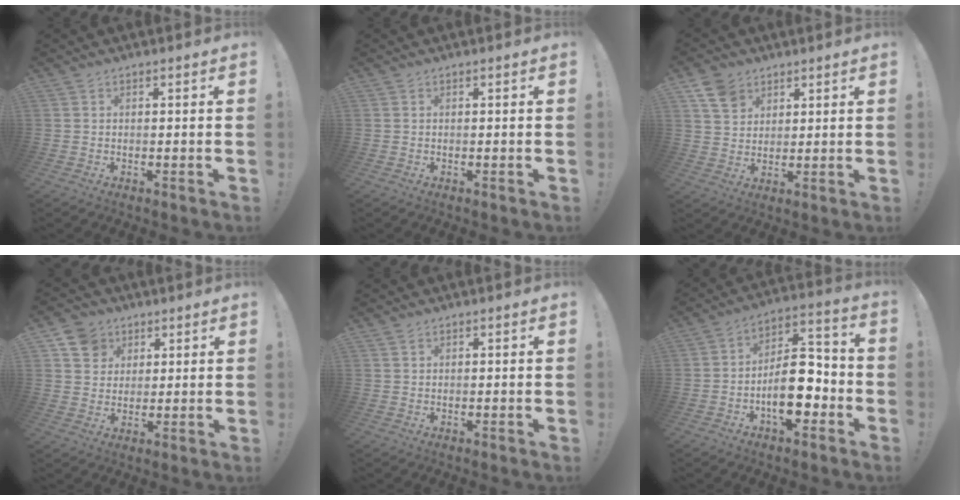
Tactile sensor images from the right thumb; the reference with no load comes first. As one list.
[{"total": 0.0}, {"total": 7.7, "force": [4.8, 5.4, 2.7], "torque": [-0.043, -0.021, 0.095]}, {"total": 8.6, "force": [4.2, 7.2, 2.0], "torque": [-0.027, -0.023, 0.087]}, {"total": 1.0, "force": [0.7, 0.6, 0.3], "torque": [0.000, -0.002, 0.013]}, {"total": 15.0, "force": [-4.9, 7.6, 12.0], "torque": [-0.195, 0.032, -0.078]}]